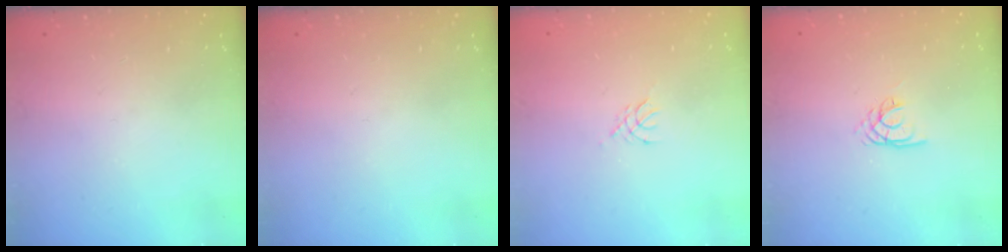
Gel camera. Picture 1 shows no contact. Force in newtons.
{"total": 0.0}
{"total": 2.8, "press": 2.7, "slide": 0.6}
{"total": 2.2, "press": 2.2, "slide": 0.3}